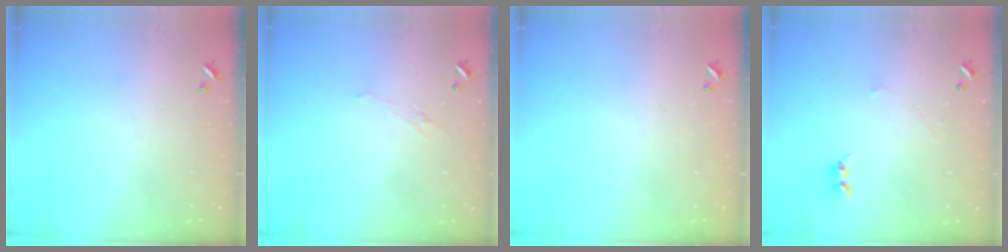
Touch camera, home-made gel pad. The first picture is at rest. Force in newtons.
{"total": 0.9, "press": 0.5, "slide": 0.7}
{"total": 0.0}
{"total": 1.7, "press": 1.6, "slide": 0.4}